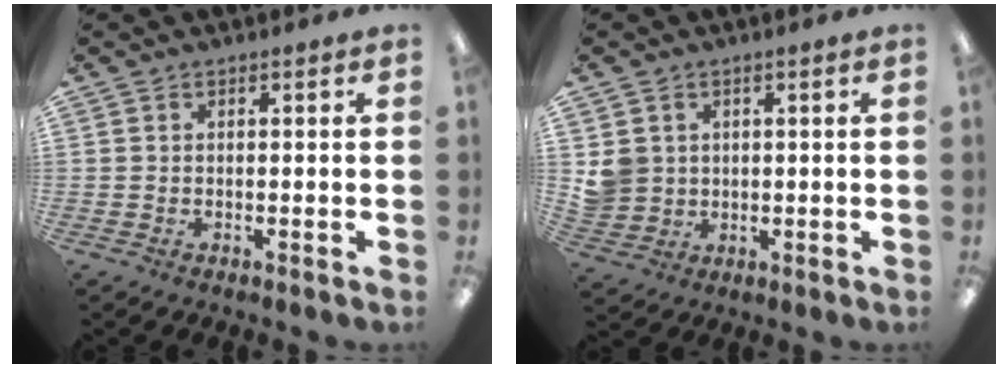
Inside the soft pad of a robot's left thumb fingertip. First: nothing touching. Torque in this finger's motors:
{"motor_torque": [0.63, 0.79, 0.37, -0.50, 0.02]}